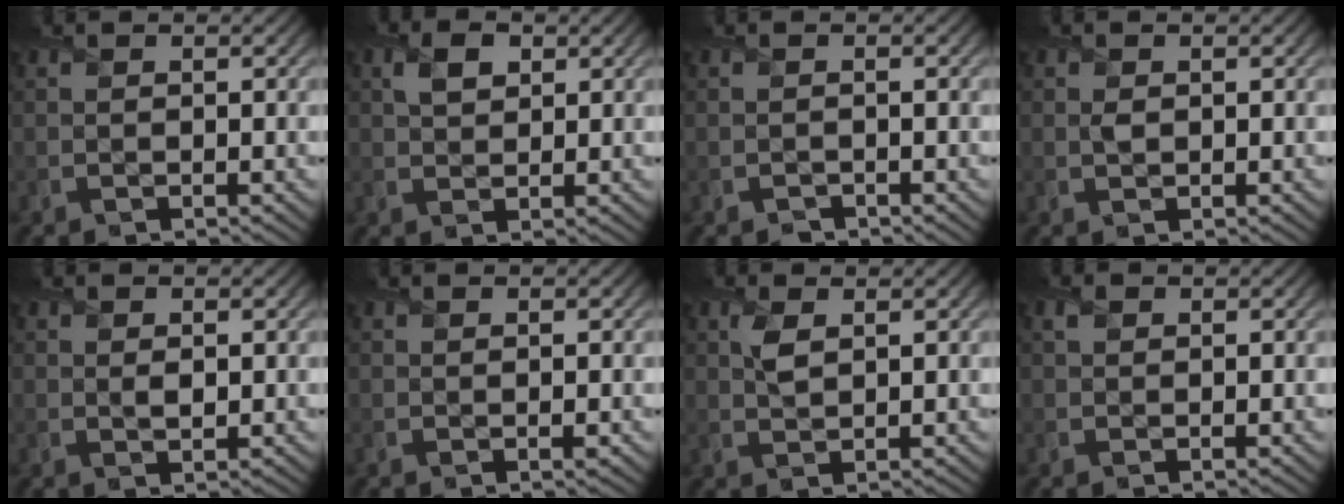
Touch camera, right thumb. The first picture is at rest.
{"total": 3.1, "force": [1.2, 2.2, 1.9], "torque": [-0.043, 0.001, 0.022]}
{"total": 0.8, "force": [-0.6, 0.5, 0.0], "torque": [0.000, -0.003, -0.014]}
{"total": 1.0, "force": [0.3, 0.8, 0.5], "torque": [-0.013, -0.002, 0.004]}
{"total": 1.5, "force": [0.3, 0.9, 1.1], "torque": [-0.023, -0.006, 0.007]}
{"total": 0.5, "force": [0.1, 0.3, 0.4], "torque": [-0.007, -0.004, -0.001]}
{"total": 2.4, "force": [1.1, 1.2, 1.8], "torque": [-0.045, 0.002, 0.022]}
{"total": 1.2, "force": [0.5, 0.9, 0.5], "torque": [-0.012, 0.001, 0.006]}